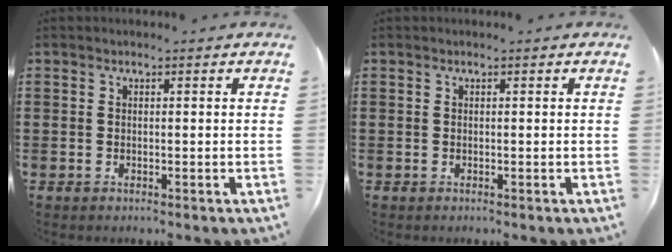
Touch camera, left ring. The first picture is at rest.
{"total": 0.0}